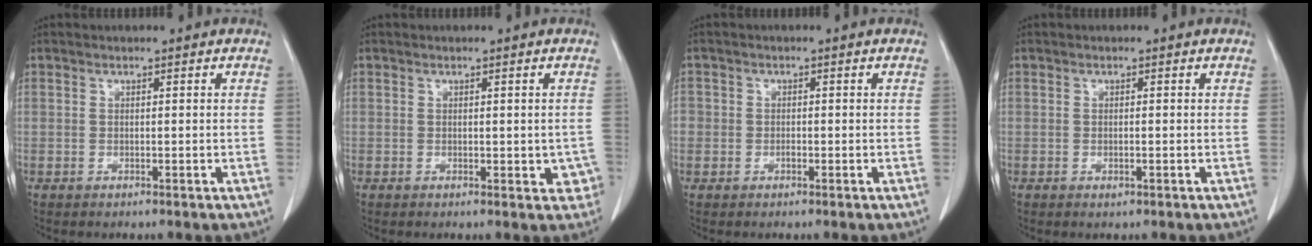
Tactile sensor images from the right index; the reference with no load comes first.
{"total": 2.8, "force": [-0.3, 1.9, 2.0], "torque": [-0.002, 0.005, 0.000]}
{"total": 1.8, "force": [-0.6, 1.6, 0.6], "torque": [-0.010, 0.006, -0.012]}
{"total": 0.7, "force": [-0.2, 0.2, 0.6], "torque": [-0.010, -0.001, -0.001]}